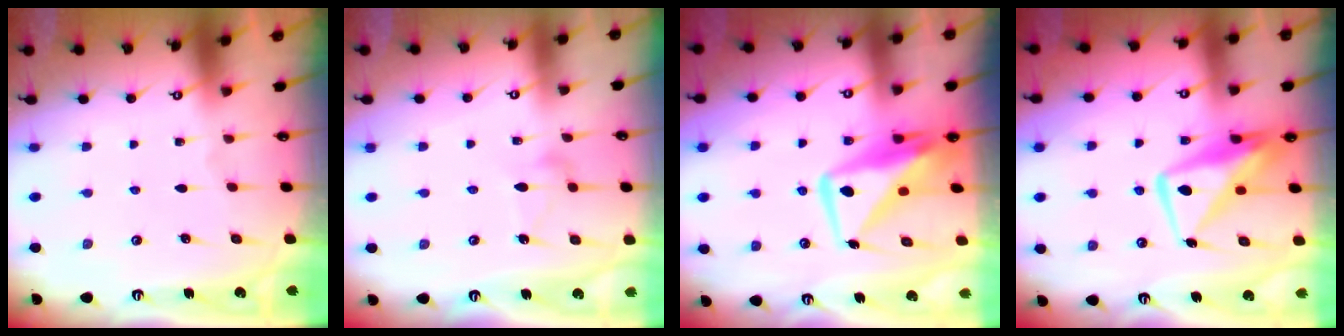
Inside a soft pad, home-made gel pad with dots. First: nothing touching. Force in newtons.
{"total": 7.9, "press": 7.9, "slide": 0.4}
{"total": 11.3, "press": 11.3, "slide": 1.0}
{"total": 11.9, "press": 11.9, "slide": 0.8}